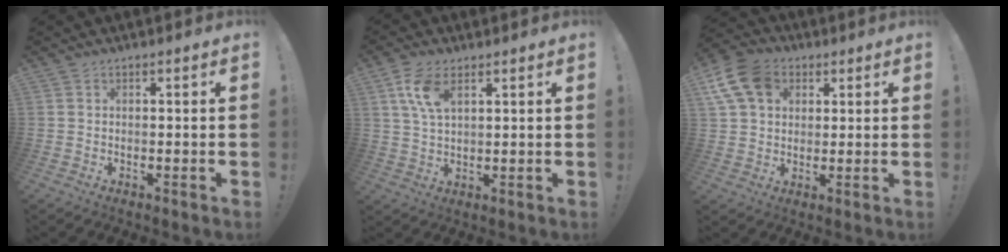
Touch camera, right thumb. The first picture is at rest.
{"total": 8.2, "force": [3.7, 4.1, 6.1], "torque": [-0.118, -0.011, 0.066]}
{"total": 12.8, "force": [5.1, 9.5, 7.0], "torque": [-0.126, -0.017, 0.101]}